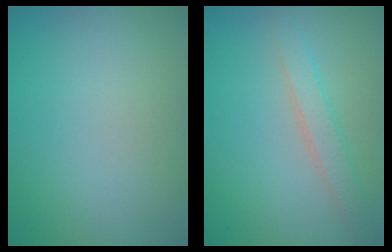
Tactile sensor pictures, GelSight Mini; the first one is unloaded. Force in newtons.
{"total": 2.3, "press": 2.3, "slide": 0.1}